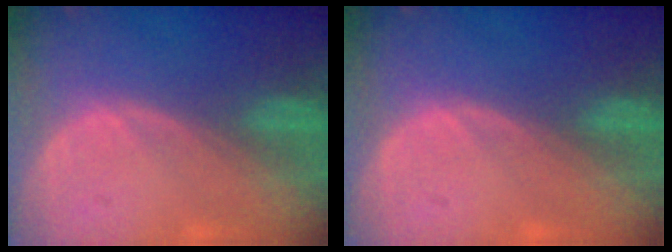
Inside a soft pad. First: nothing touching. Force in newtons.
{"total": 0.0}